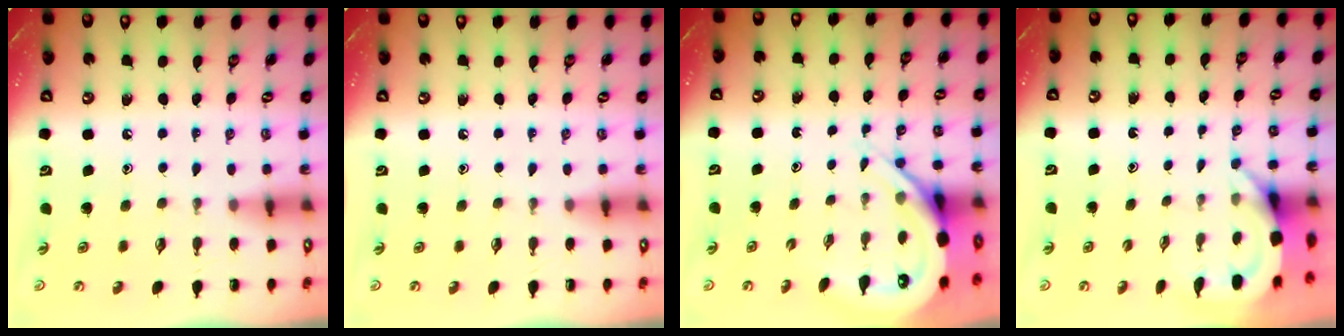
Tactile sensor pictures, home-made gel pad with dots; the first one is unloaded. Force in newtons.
{"total": 0.0}
{"total": 8.0, "press": 8.0, "slide": 1.0}
{"total": 3.9, "press": 3.9, "slide": 0.2}